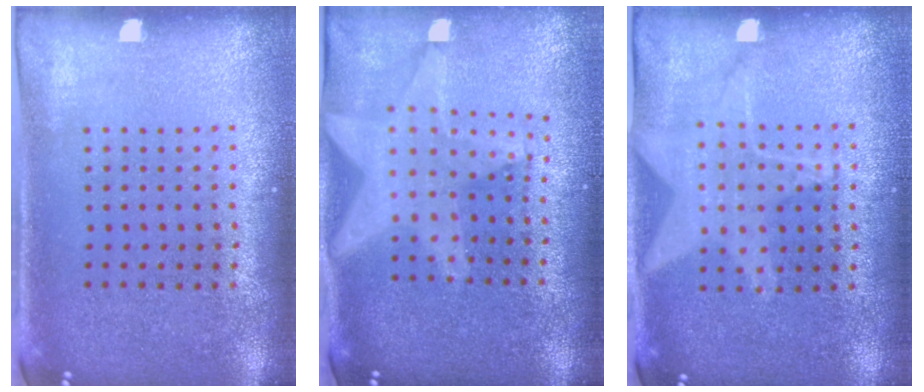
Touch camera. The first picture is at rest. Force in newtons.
{"total": 2.2, "press": 1.8, "slide": 1.2}
{"total": 1.1, "press": 1.1, "slide": 0.3}